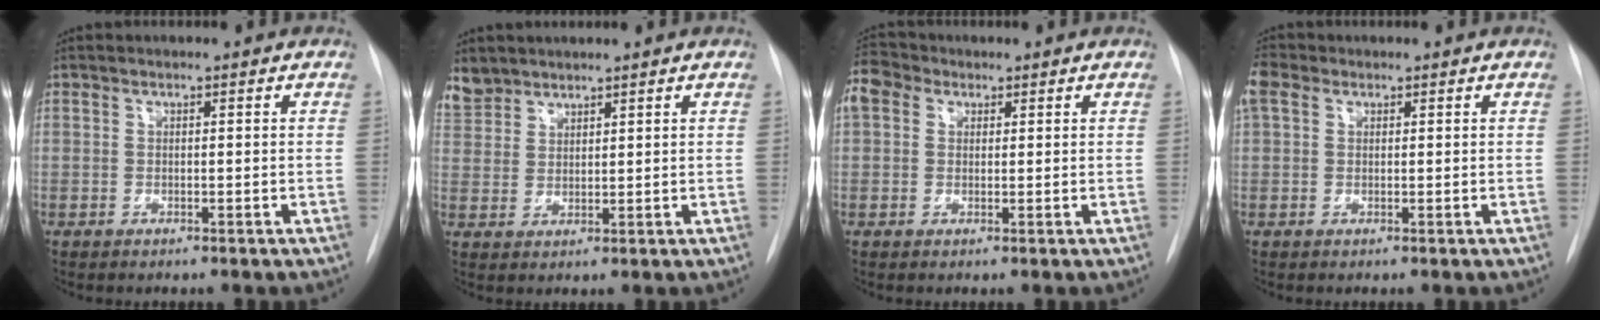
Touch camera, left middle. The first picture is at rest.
{"total": 4.3, "force": [3.9, 1.8, 0.0], "torque": [0.005, 0.008, 0.082]}
{"total": 6.0, "force": [2.8, 4.5, 2.9], "torque": [-0.074, 0.034, 0.054]}
{"total": 3.5, "force": [1.7, 2.4, 1.8], "torque": [-0.054, 0.026, 0.038]}